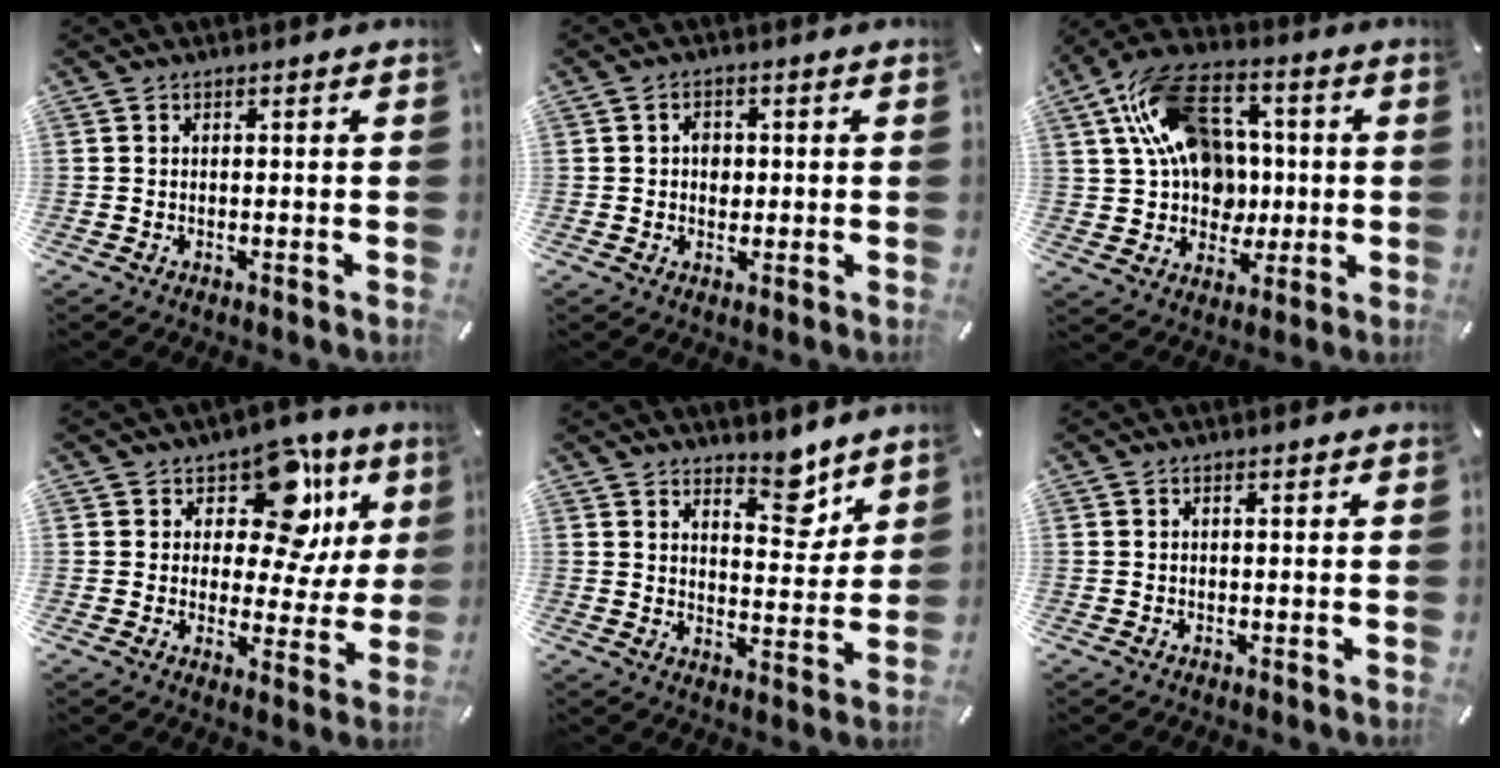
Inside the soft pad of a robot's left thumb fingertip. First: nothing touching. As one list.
[{"total": 3.2, "force": [0.1, 2.6, 2.0], "torque": [-0.015, -0.004, -0.005]}, {"total": 18.4, "force": [4.7, 14.3, 10.6], "torque": [-0.198, -0.006, 0.096]}, {"total": 15.6, "force": [9.2, 8.0, 9.7], "torque": [-0.142, -0.063, 0.157]}, {"total": 8.2, "force": [6.7, 3.5, 3.1], "torque": [-0.013, -0.061, 0.111]}, {"total": 0.6, "force": [0.2, 0.1, 0.5], "torque": [-0.009, 0.001, 0.002]}]